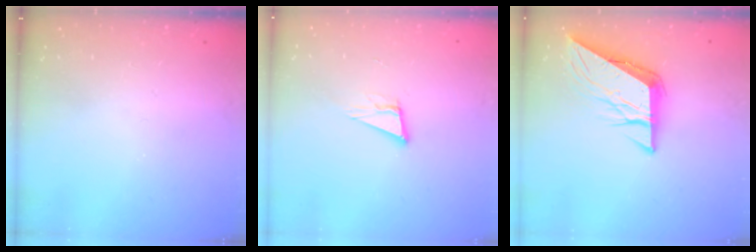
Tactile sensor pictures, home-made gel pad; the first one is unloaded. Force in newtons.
{"total": 7.7, "press": 7.0, "slide": 3.2}
{"total": 8.9, "press": 8.9, "slide": 0.9}